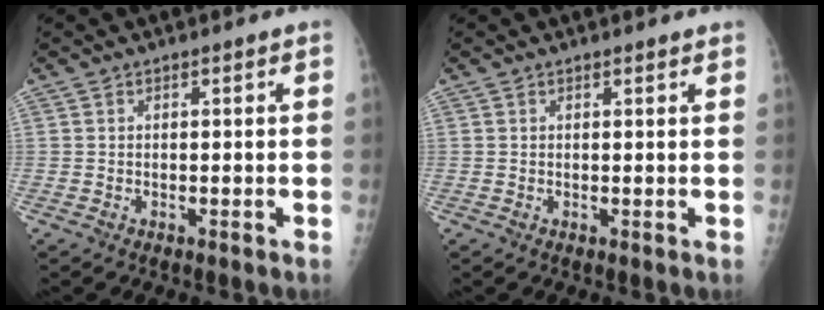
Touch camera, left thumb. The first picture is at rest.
{"total": 1.1, "force": [1.0, 0.1, 0.5], "torque": [-0.003, 0.001, 0.014]}